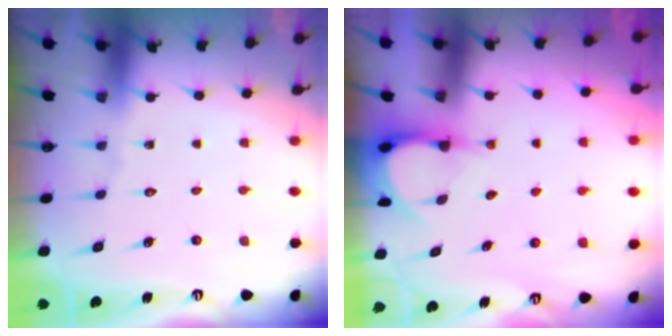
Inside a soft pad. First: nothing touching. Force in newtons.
{"total": 4.0, "press": 4.0, "slide": 0.2}